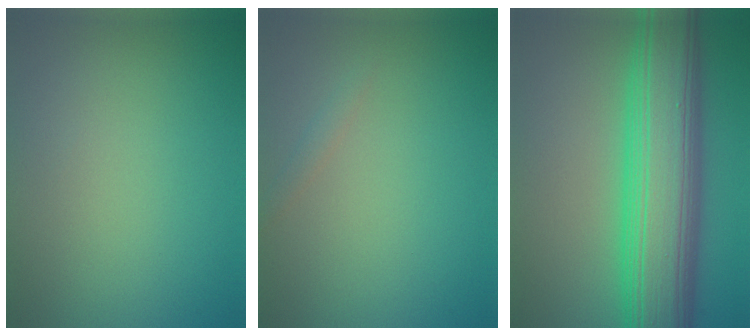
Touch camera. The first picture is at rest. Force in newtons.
{"total": 0.7, "press": 0.7, "slide": 0.0}
{"total": 11.7, "press": 11.7, "slide": 0.0}